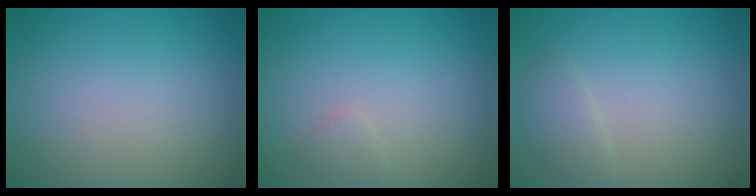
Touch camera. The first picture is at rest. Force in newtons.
{"total": 0.7, "press": 0.7, "slide": 0.0}
{"total": 1.3, "press": 1.3, "slide": 0.1}